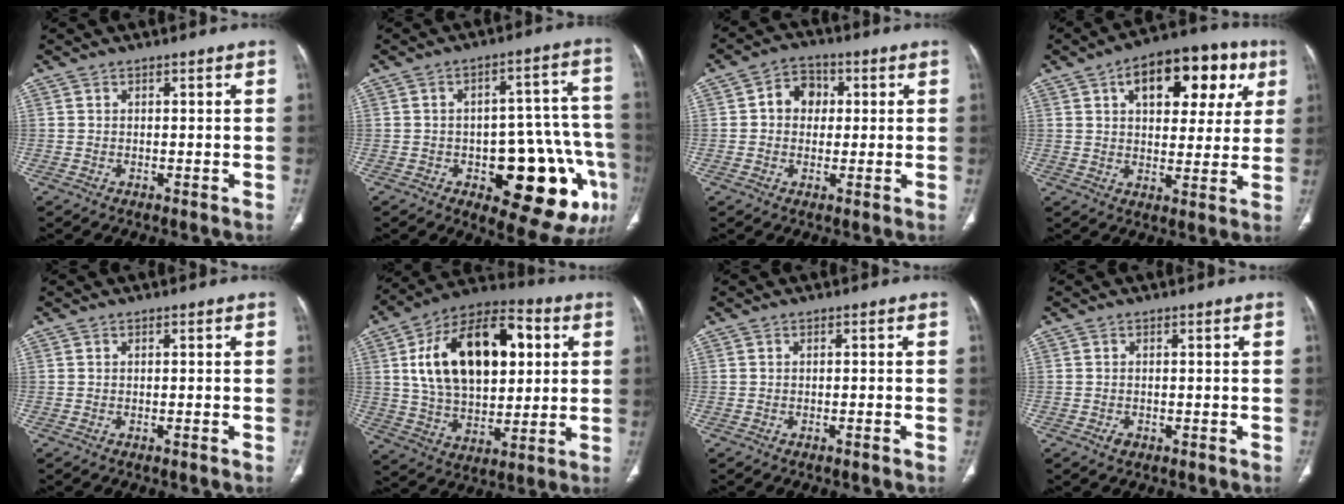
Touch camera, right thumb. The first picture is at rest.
{"total": 20.6, "force": [-7.1, 9.1, 17.1], "torque": [-0.160, 0.041, -0.075]}
{"total": 6.4, "force": [0.9, 5.3, 3.5], "torque": [-0.029, 0.011, 0.008]}
{"total": 18.2, "force": [7.2, 9.9, 13.4], "torque": [-0.137, 0.008, 0.099]}
{"total": 0.6, "force": [-0.4, -0.1, 0.4], "torque": [-0.015, 0.004, -0.004]}
{"total": 24.3, "force": [5.4, 14.0, 19.1], "torque": [-0.291, 0.009, 0.088]}
{"total": 1.0, "force": [-0.8, -0.1, 0.6], "torque": [-0.017, 0.008, -0.007]}
{"total": 1.3, "force": [-0.7, 0.8, 0.7], "torque": [-0.012, 0.004, -0.009]}